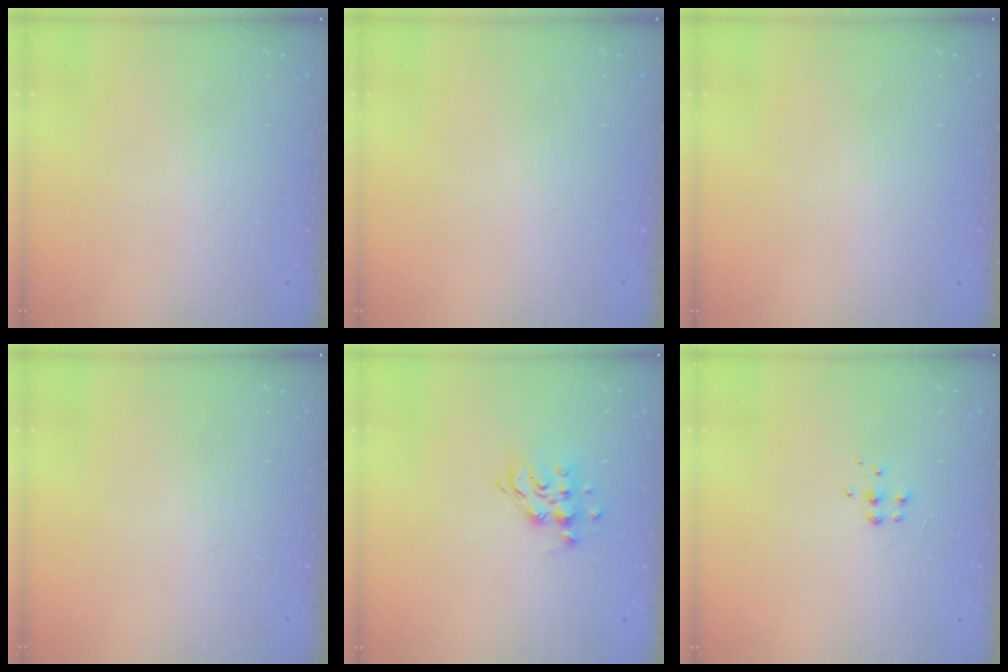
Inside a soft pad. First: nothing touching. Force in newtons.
{"total": 0.0}
{"total": 0.0}
{"total": 0.0}
{"total": 10.8, "press": 10.8, "slide": 0.8}
{"total": 4.9, "press": 4.9, "slide": 0.5}